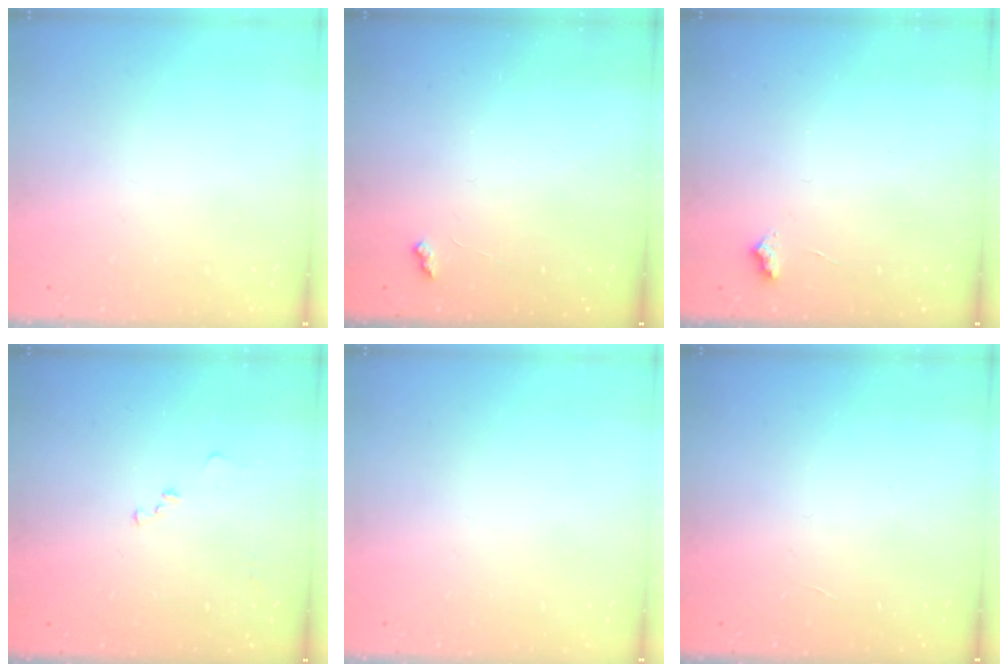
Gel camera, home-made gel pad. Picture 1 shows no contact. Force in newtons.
{"total": 2.1, "press": 2.1, "slide": 0.5}
{"total": 3.0, "press": 2.9, "slide": 0.5}
{"total": 8.6, "press": 8.6, "slide": 0.9}
{"total": 0.0}
{"total": 2.1, "press": 2.1, "slide": 0.4}